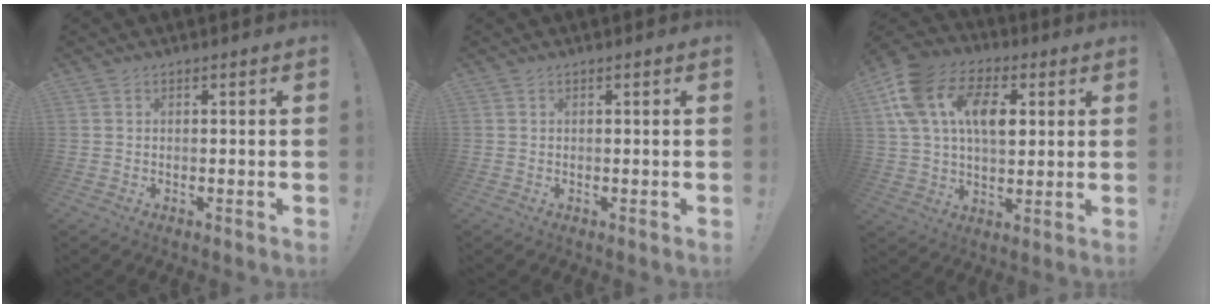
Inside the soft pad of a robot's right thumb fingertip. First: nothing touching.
{"total": 0.0}
{"total": 18.1, "force": [5.3, 12.0, 12.4], "torque": [-0.222, -0.004, 0.096]}